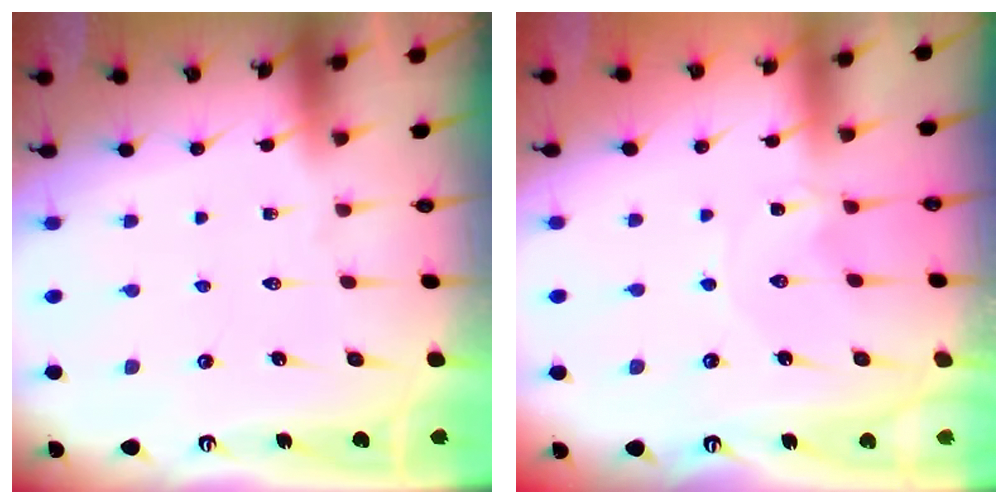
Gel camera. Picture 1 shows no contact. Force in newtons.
{"total": 0.0}